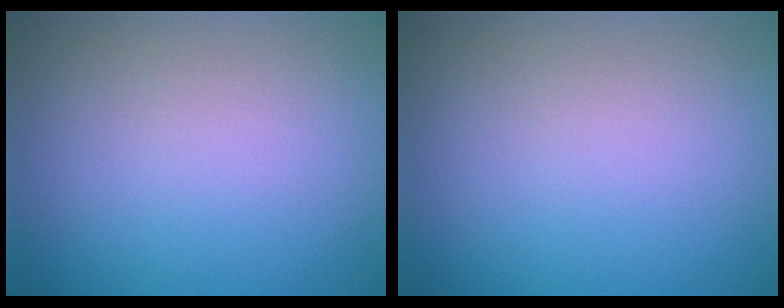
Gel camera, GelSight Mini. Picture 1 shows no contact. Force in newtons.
{"total": 0.0}